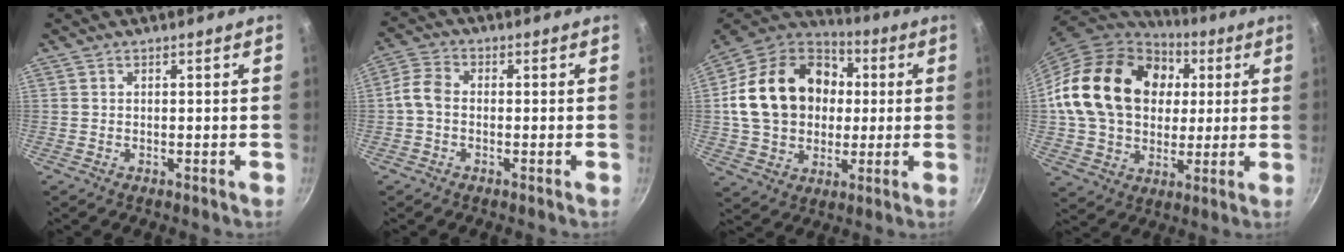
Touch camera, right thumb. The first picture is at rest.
{"total": 4.2, "force": [-0.8, 3.0, 2.7], "torque": [-0.061, 0.021, -0.030]}
{"total": 23.1, "force": [2.4, 18.1, 14.1], "torque": [-0.222, 0.034, 0.041]}
{"total": 23.5, "force": [4.4, 18.1, 14.3], "torque": [-0.224, 0.020, 0.078]}